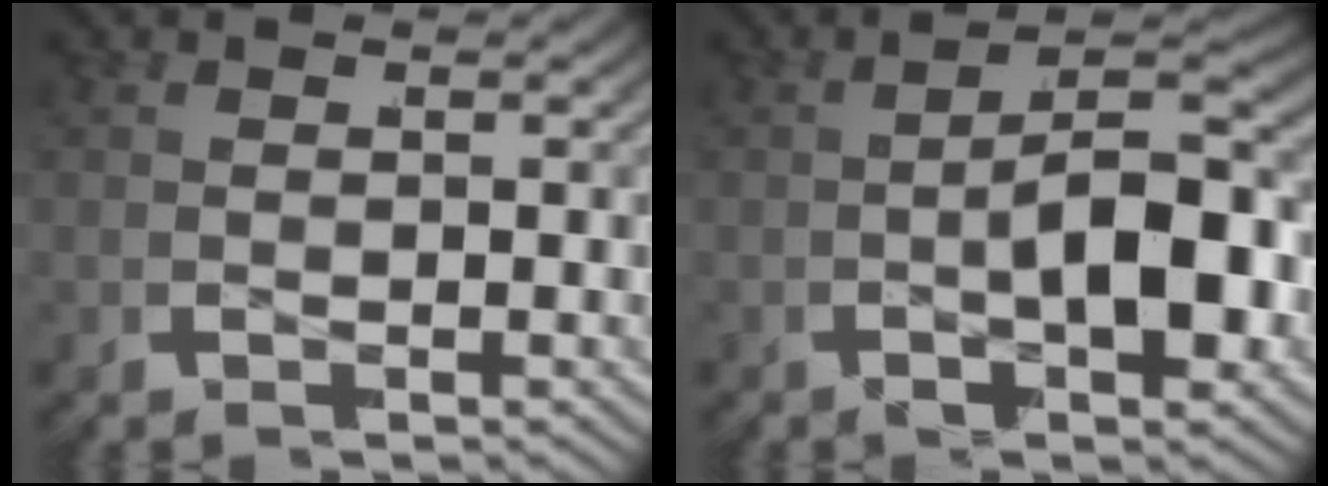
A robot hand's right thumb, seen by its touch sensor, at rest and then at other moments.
{"total": 8.3, "force": [-1.5, 3.5, 7.3], "torque": [-0.120, 0.002, -0.028]}